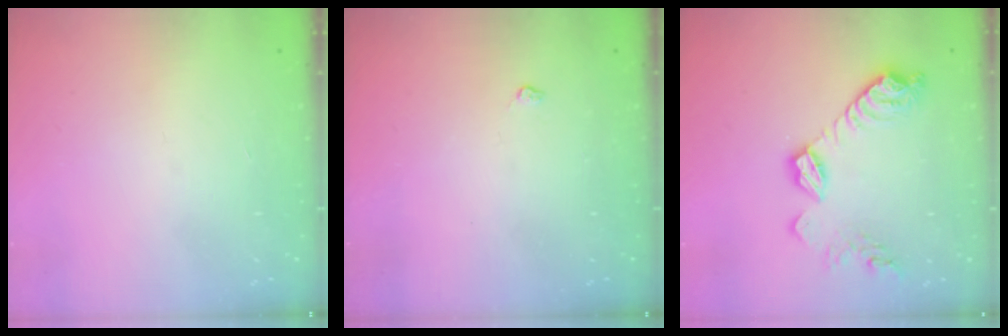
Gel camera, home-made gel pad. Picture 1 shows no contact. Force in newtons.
{"total": 3.2, "press": 3.2, "slide": 0.5}
{"total": 12.4, "press": 12.4, "slide": 0.8}